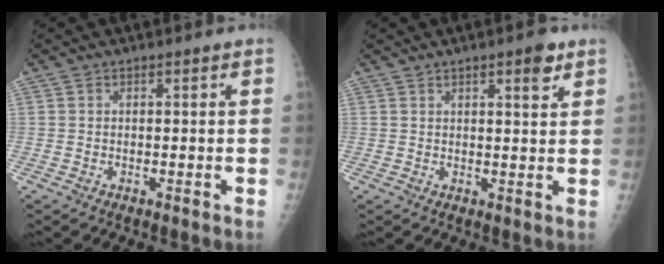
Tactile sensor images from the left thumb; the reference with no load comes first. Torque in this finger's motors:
{"motor_torque": [0.08, 0.15, -0.03, -0.17, 0.06]}